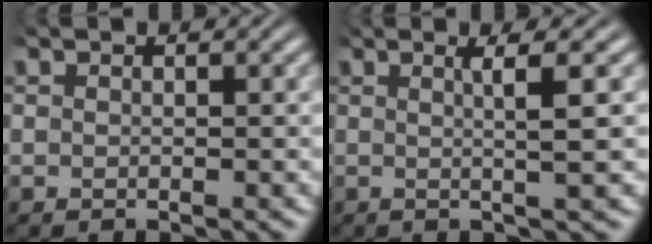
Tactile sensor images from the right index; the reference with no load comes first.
{"total": 2.8, "force": [0.7, -0.8, 2.6], "torque": [-0.042, 0.002, 0.011]}